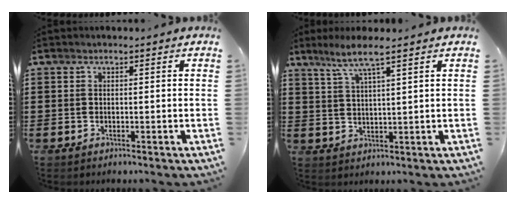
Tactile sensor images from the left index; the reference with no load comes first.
{"total": 5.0, "force": [3.5, -0.1, 3.6], "torque": [-0.079, -0.004, 0.060]}